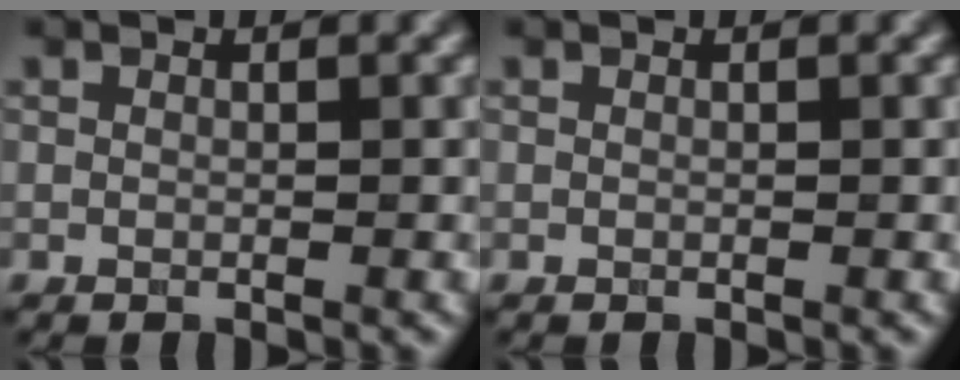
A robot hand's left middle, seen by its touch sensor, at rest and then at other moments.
{"total": 0.0}